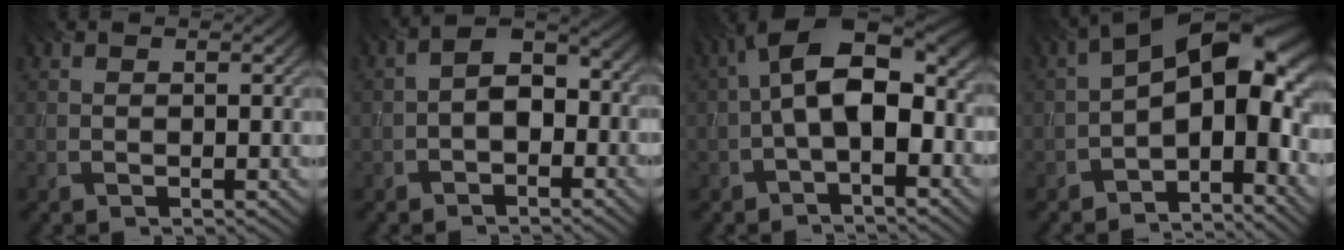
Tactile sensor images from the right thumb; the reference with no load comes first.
{"total": 4.7, "force": [-1.6, 3.0, 3.3], "torque": [-0.048, 0.012, -0.039]}
{"total": 12.8, "force": [-0.3, 6.4, 11.1], "torque": [-0.189, 0.024, -0.013]}
{"total": 13.3, "force": [-1.8, 7.0, 11.2], "torque": [-0.148, 0.014, -0.043]}